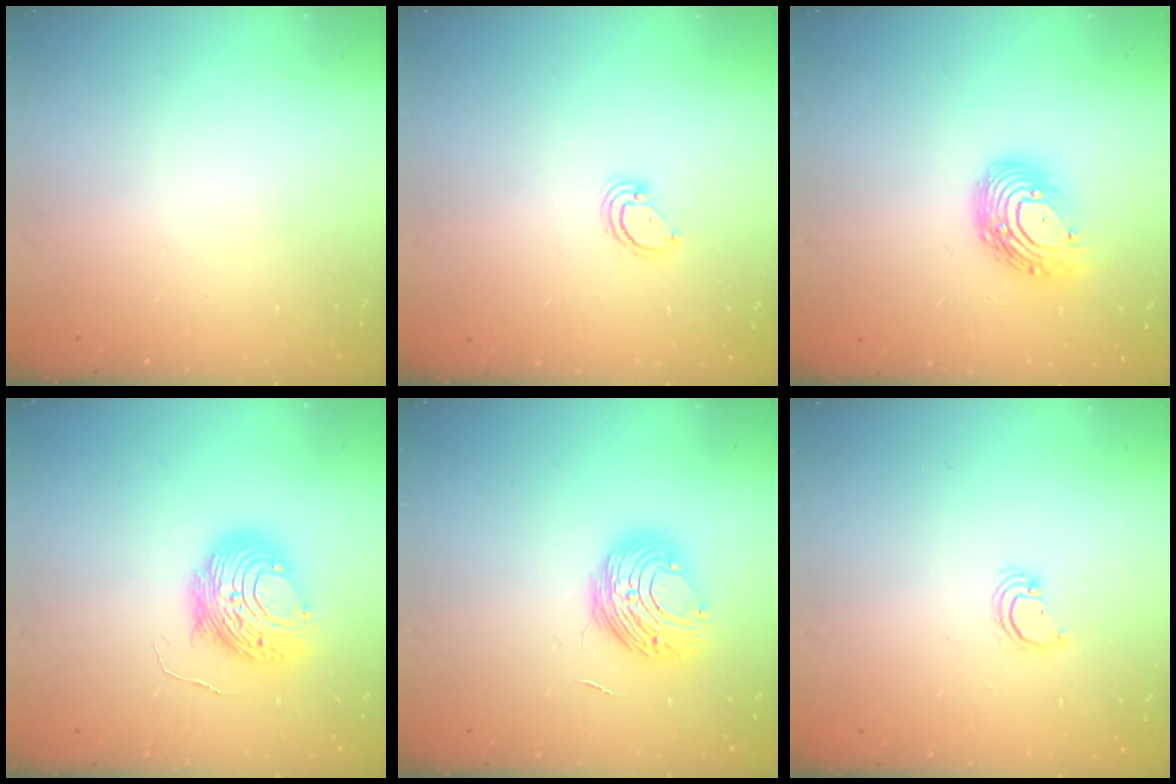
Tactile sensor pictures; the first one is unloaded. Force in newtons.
{"total": 4.0, "press": 4.0, "slide": 0.2}
{"total": 13.7, "press": 13.7, "slide": 0.9}
{"total": 11.2, "press": 11.1, "slide": 1.1}
{"total": 11.4, "press": 11.3, "slide": 0.5}
{"total": 2.7, "press": 2.7, "slide": 0.2}